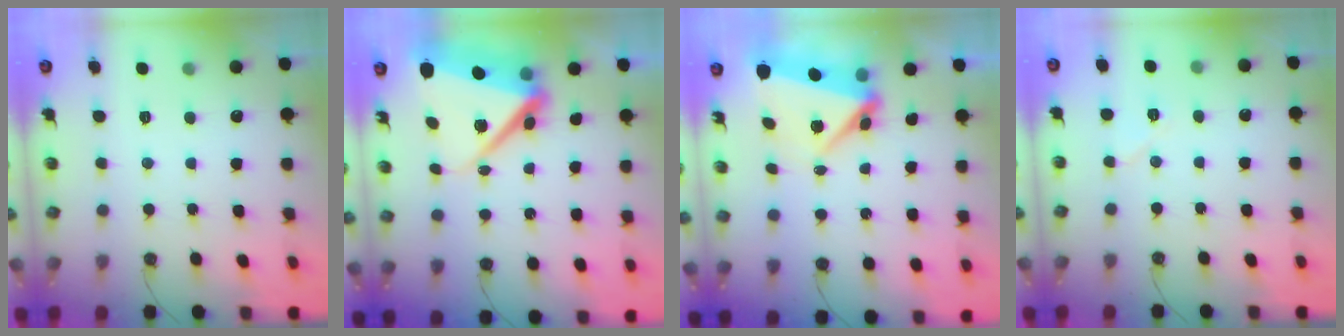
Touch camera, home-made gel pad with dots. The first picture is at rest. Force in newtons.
{"total": 14.4, "press": 14.3, "slide": 1.4}
{"total": 6.5, "press": 6.3, "slide": 1.7}
{"total": 5.6, "press": 5.1, "slide": 2.5}